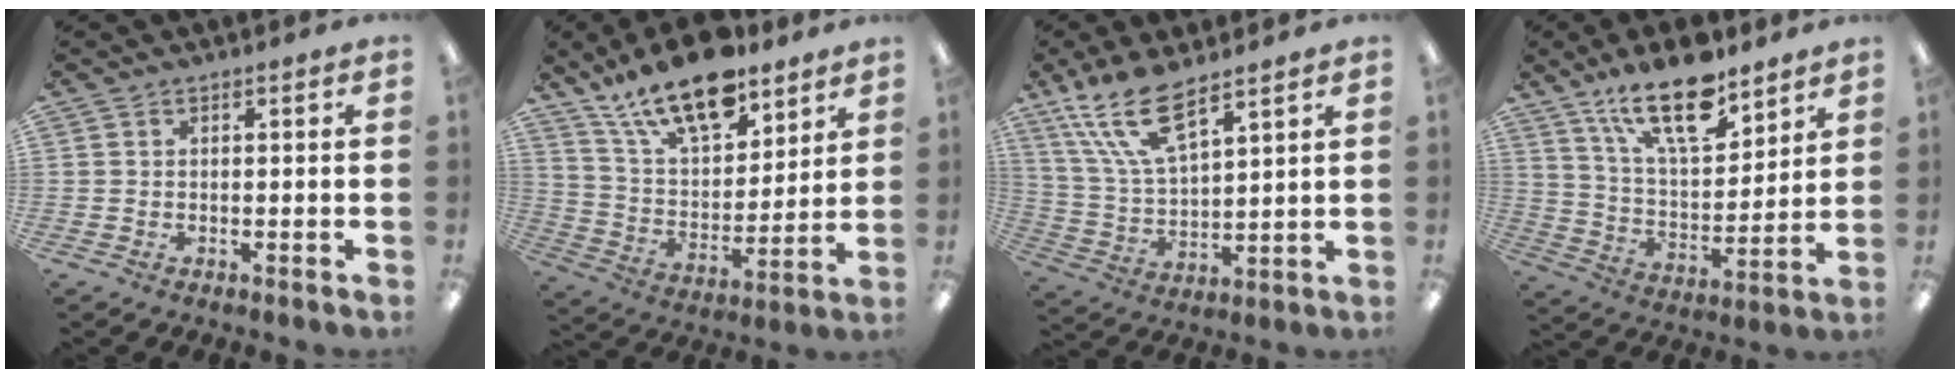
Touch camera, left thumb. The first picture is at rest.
{"total": 18.6, "force": [13.8, 7.6, 9.9], "torque": [-0.178, -0.074, 0.243]}
{"total": 14.8, "force": [10.1, 5.3, 9.4], "torque": [-0.211, -0.036, 0.181]}
{"total": 18.7, "force": [13.3, 7.2, 11.0], "torque": [-0.187, -0.070, 0.226]}